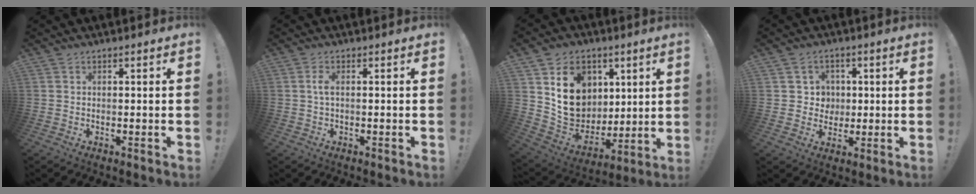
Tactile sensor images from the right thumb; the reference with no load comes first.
{"total": 2.2, "force": [0.1, 0.7, 2.1], "torque": [-0.041, 0.004, 0.000]}
{"total": 21.4, "force": [7.9, 17.0, 10.3], "torque": [-0.163, -0.029, 0.181]}
{"total": 5.9, "force": [1.3, 5.7, 0.6], "torque": [-0.017, -0.006, 0.028]}